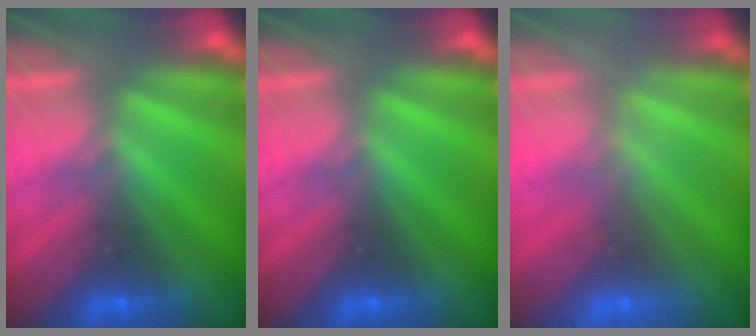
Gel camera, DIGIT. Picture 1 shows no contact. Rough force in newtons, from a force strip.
{"total": 0.0}
{"total": 1.6}